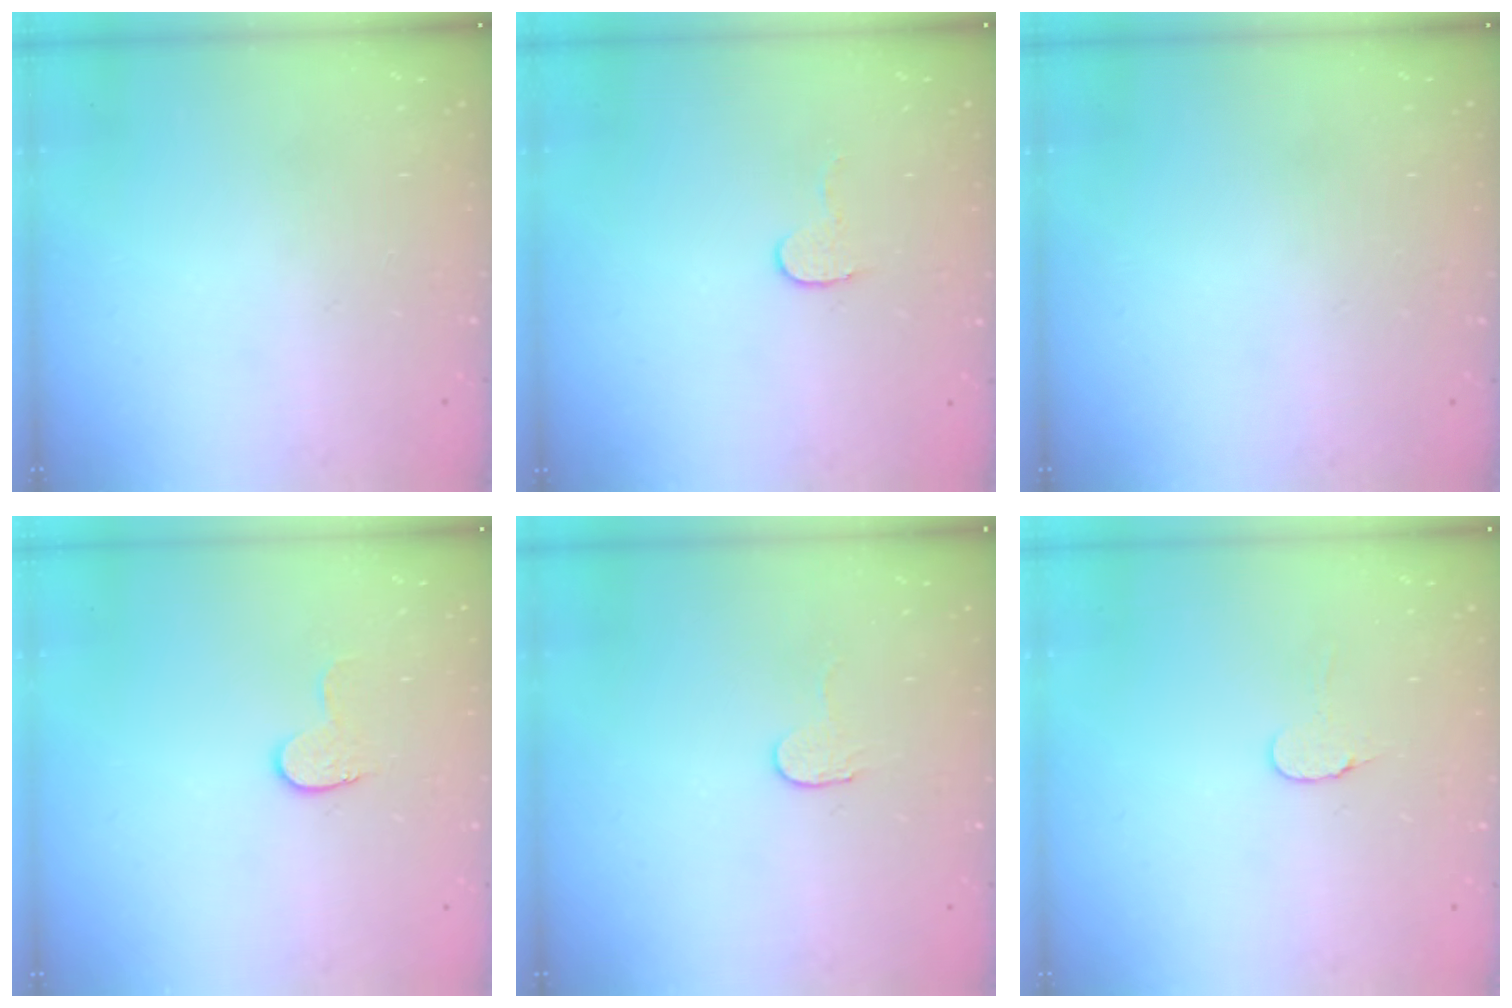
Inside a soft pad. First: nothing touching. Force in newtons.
{"total": 5.5, "press": 5.5, "slide": 0.4}
{"total": 0.0}
{"total": 5.6, "press": 5.6, "slide": 0.5}
{"total": 2.7, "press": 2.7, "slide": 0.2}
{"total": 4.5, "press": 4.5, "slide": 0.4}